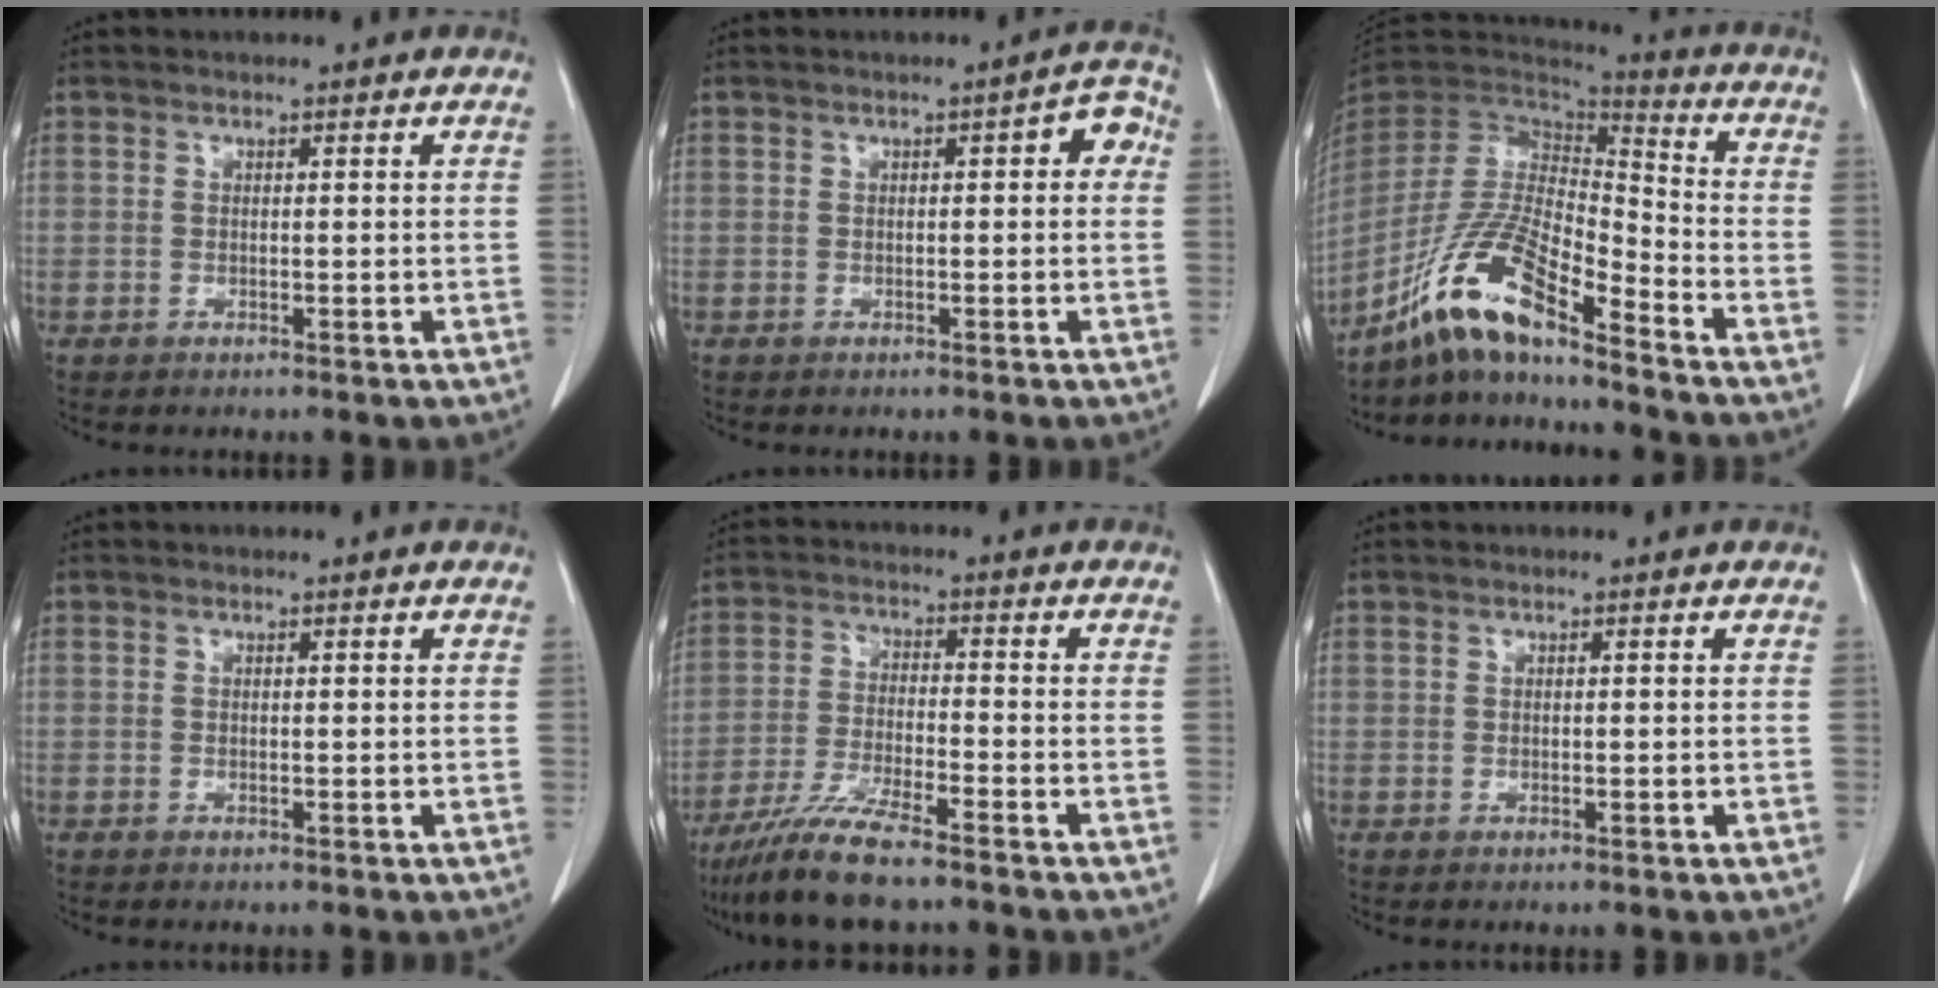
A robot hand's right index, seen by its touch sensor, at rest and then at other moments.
{"total": 3.5, "force": [0.5, 1.3, 3.3], "torque": [-0.029, 0.019, 0.000]}
{"total": 14.6, "force": [-10.5, 2.1, 9.9], "torque": [-0.195, -0.004, -0.198]}
{"total": 0.0}
{"total": 8.9, "force": [-7.2, 0.3, 5.3], "torque": [-0.104, -0.026, -0.134]}
{"total": 0.0}